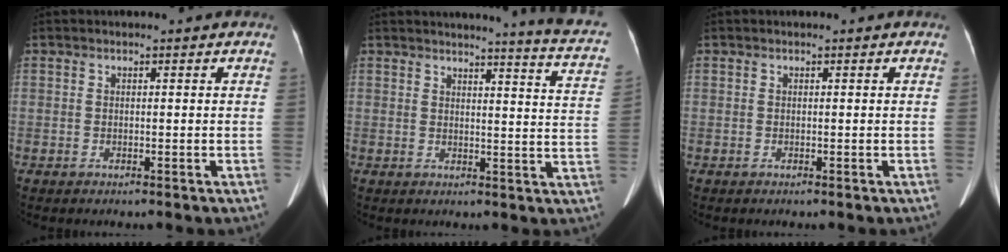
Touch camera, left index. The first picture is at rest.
{"total": 11.1, "force": [10.1, -0.8, 4.6], "torque": [-0.051, -0.060, 0.090]}
{"total": 0.0}